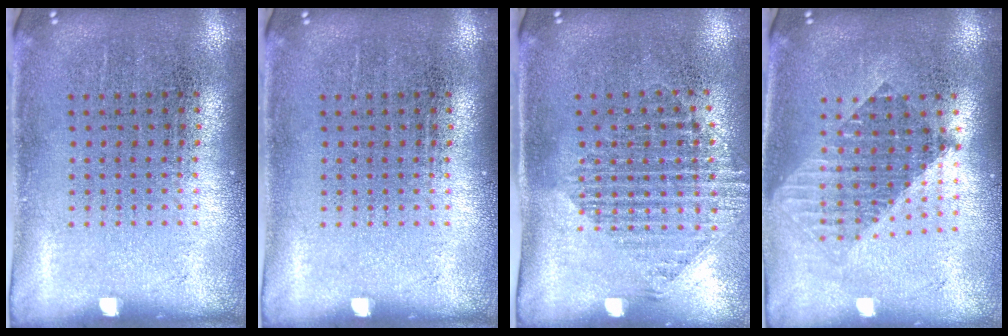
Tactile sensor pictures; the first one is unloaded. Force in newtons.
{"total": 0.0}
{"total": 1.5, "press": 1.2, "slide": 0.9}
{"total": 1.7, "press": 1.4, "slide": 1.0}